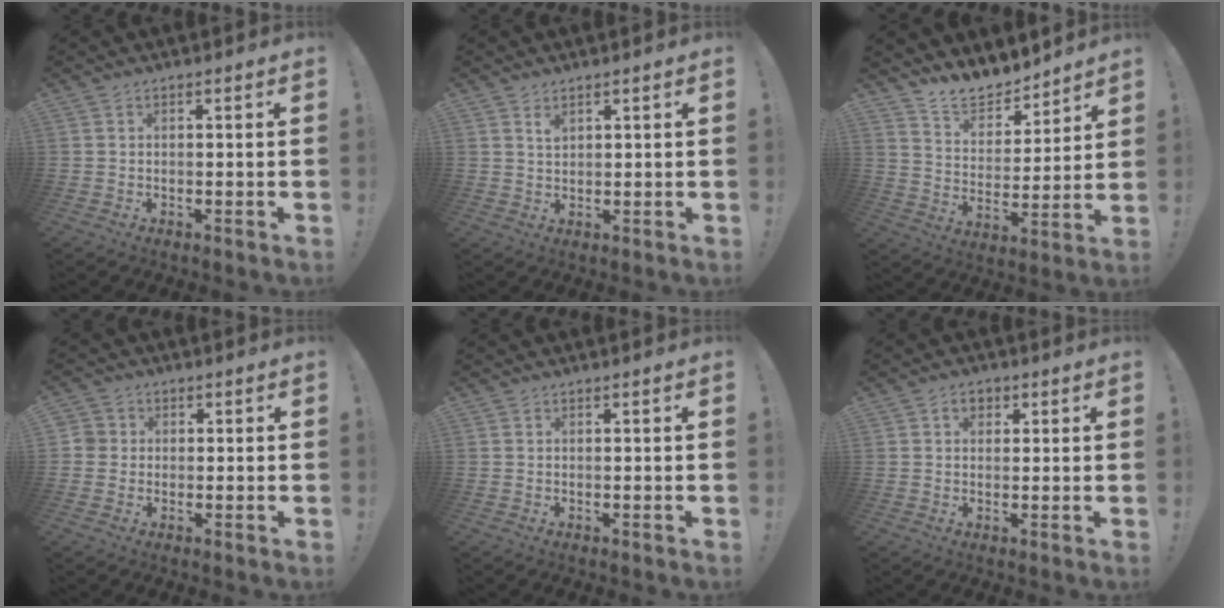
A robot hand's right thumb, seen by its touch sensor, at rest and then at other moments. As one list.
[{"total": 2.4, "force": [1.9, 1.3, 0.9], "torque": [-0.005, -0.015, 0.032]}, {"total": 10.7, "force": [10.0, 3.4, 1.5], "torque": [-0.034, -0.085, 0.192]}, {"total": 3.4, "force": [0.0, 3.3, 0.8], "torque": [-0.020, 0.011, 0.003]}, {"total": 0.0}, {"total": 3.2, "force": [1.4, 2.4, 1.5], "torque": [-0.009, 0.000, 0.022]}]